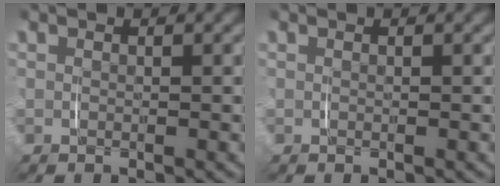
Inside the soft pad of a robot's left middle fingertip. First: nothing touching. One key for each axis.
{"total": 0.0}